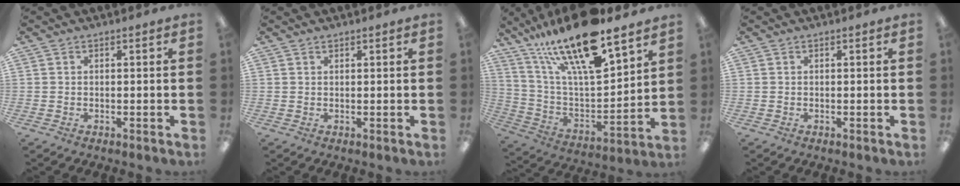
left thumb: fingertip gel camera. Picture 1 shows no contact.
{"total": 0.7, "force": [0.7, 0.2, 0.1], "torque": [-0.003, 0.000, 0.013]}
{"total": 22.9, "force": [16.6, 6.3, 14.5], "torque": [-0.257, -0.099, 0.281]}
{"total": 0.0}